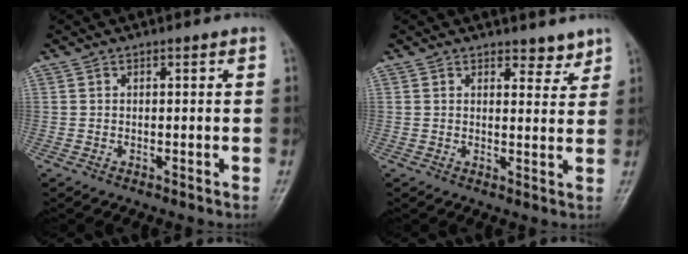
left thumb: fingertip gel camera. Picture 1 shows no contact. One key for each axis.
{"total": 3.3, "fx": 2.8, "fy": 1.5, "fz": 1.1, "tx": 0.007, "ty": -0.020, "tz": 0.038}